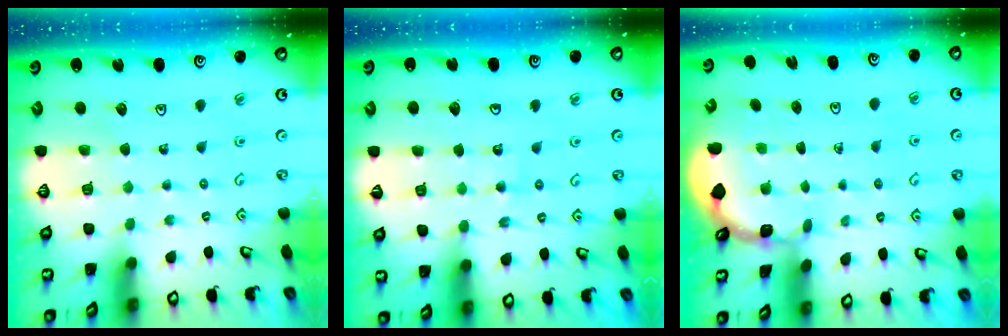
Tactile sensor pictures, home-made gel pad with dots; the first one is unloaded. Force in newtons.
{"total": 9.5, "press": 9.4, "slide": 1.2}
{"total": 1.6, "press": 1.6, "slide": 0.1}